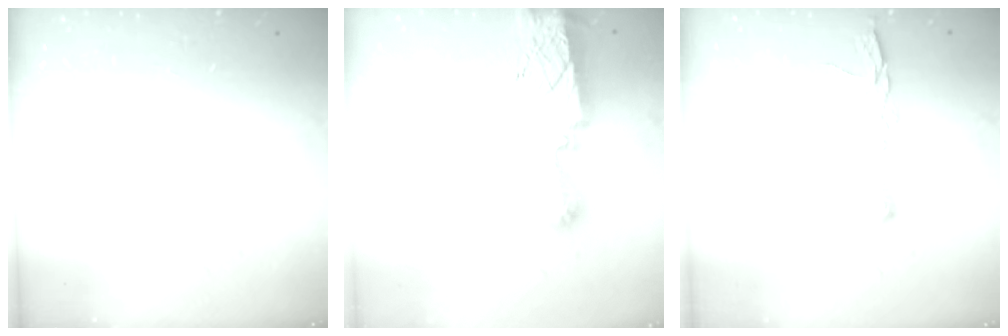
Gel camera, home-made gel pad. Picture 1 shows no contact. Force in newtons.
{"total": 9.8, "press": 9.8, "slide": 0.5}
{"total": 5.2, "press": 5.1, "slide": 0.8}